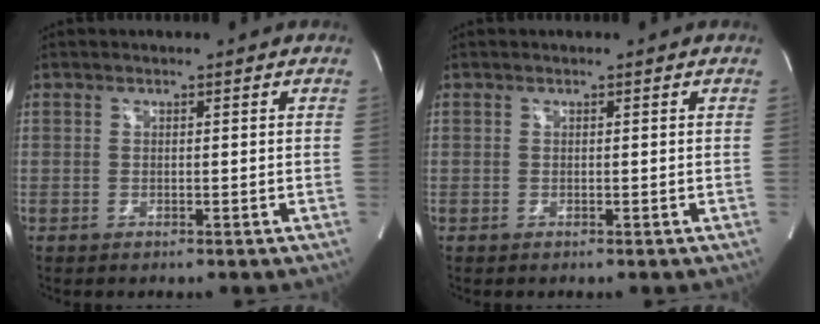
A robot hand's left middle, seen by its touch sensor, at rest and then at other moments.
{"total": 0.0}